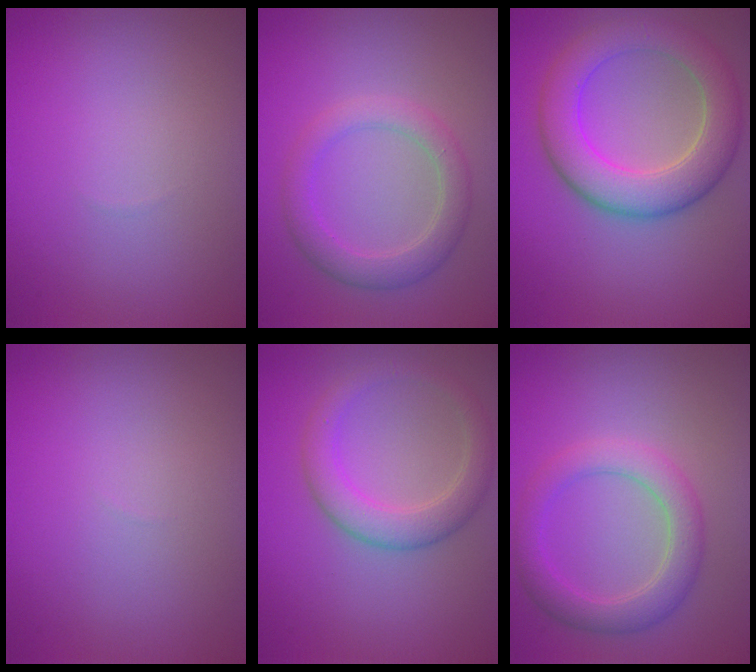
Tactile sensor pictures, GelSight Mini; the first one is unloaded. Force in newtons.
{"total": 3.3, "press": 3.3, "slide": 0.0}
{"total": 6.8, "press": 6.8, "slide": 0.4}
{"total": 0.0}
{"total": 3.8, "press": 3.8, "slide": 0.2}
{"total": 3.9, "press": 3.9, "slide": 0.2}